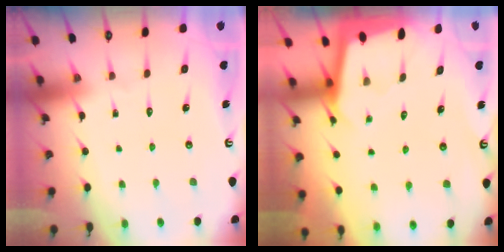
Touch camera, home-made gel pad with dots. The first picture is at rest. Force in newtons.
{"total": 1.8, "press": 1.8, "slide": 0.1}